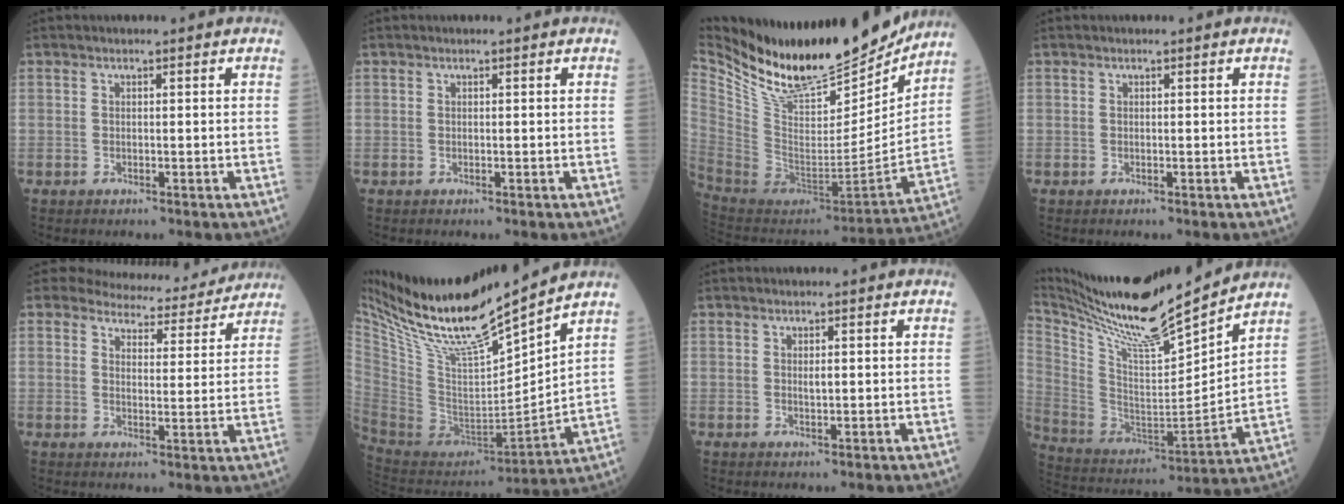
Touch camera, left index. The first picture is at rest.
{"total": 0.0}
{"total": 25.5, "force": [21.6, 6.6, 11.7], "torque": [-0.221, -0.040, 0.359]}
{"total": 0.0}
{"total": 12.3, "force": [11.7, 3.3, 1.9], "torque": [-0.010, -0.010, 0.136]}
{"total": 20.9, "force": [16.8, 1.3, 12.4], "torque": [-0.224, -0.004, 0.319]}
{"total": 0.9, "force": [0.2, 0.3, 0.8], "torque": [-0.017, -0.002, 0.006]}
{"total": 21.5, "force": [18.8, 0.0, 10.4], "torque": [-0.204, -0.027, 0.332]}